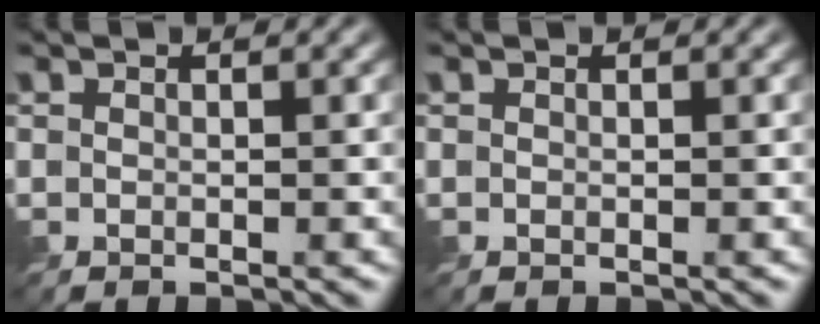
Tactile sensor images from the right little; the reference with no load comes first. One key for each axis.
{"total": 0.0}